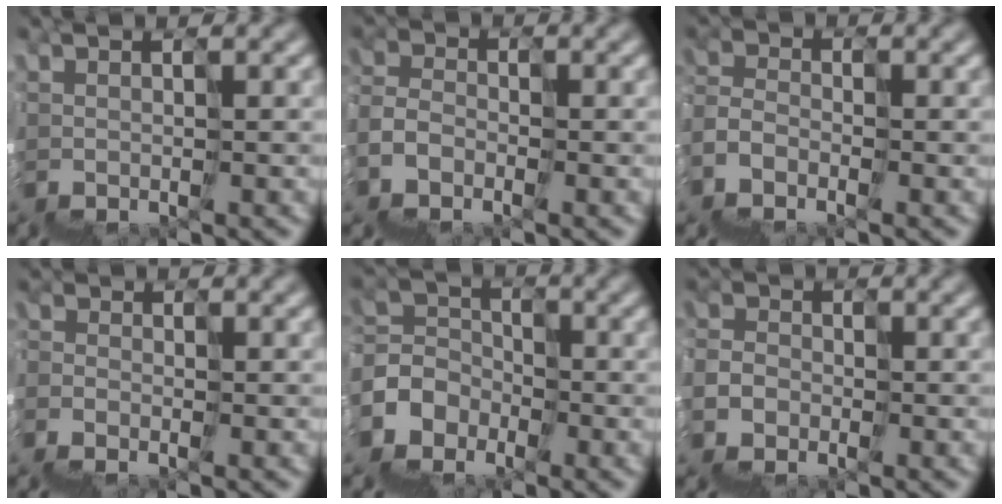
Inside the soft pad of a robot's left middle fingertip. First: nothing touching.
{"total": 3.8, "force": [-3.2, 0.4, -1.9], "torque": [0.035, 0.001, -0.065]}
{"total": 4.1, "force": [-3.6, 0.3, -2.0], "torque": [0.036, 0.000, -0.069]}
{"total": 3.4, "force": [-3.1, 1.3, 0.3], "torque": [0.003, -0.010, -0.052]}
{"total": 5.8, "force": [-4.4, 3.2, -1.8], "torque": [0.038, 0.012, -0.093]}
{"total": 5.2, "force": [-4.1, 3.0, -1.2], "torque": [0.031, -0.011, -0.061]}